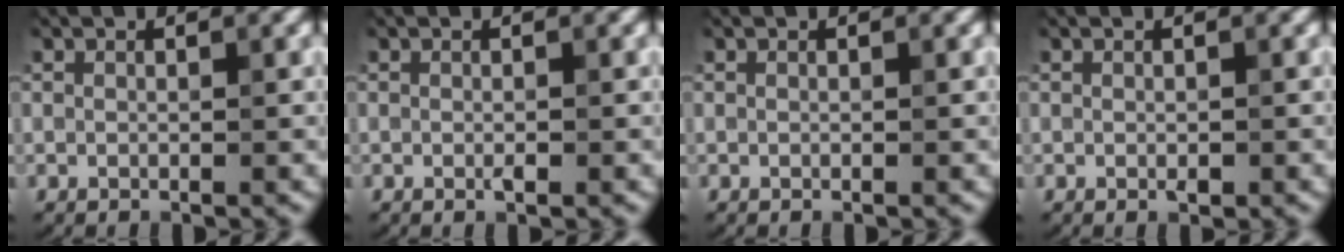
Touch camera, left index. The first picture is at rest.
{"total": 0.6, "force": [-0.2, 0.2, 0.5], "torque": [-0.011, -0.002, -0.002]}
{"total": 0.0}
{"total": 0.7, "force": [-0.2, 0.3, 0.5], "torque": [-0.008, 0.000, -0.001]}